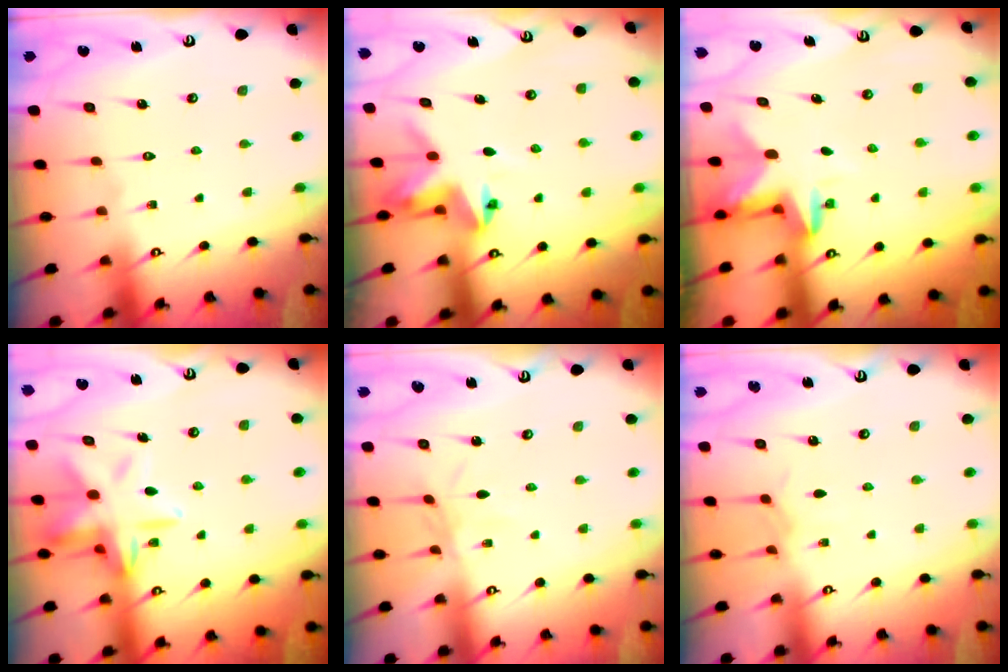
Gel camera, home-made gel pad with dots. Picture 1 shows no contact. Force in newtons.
{"total": 3.9, "press": 3.9, "slide": 0.4}
{"total": 2.7, "press": 2.7, "slide": 0.5}
{"total": 14.3, "press": 14.2, "slide": 1.3}
{"total": 2.7, "press": 2.6, "slide": 0.3}
{"total": 4.5, "press": 4.5, "slide": 0.6}